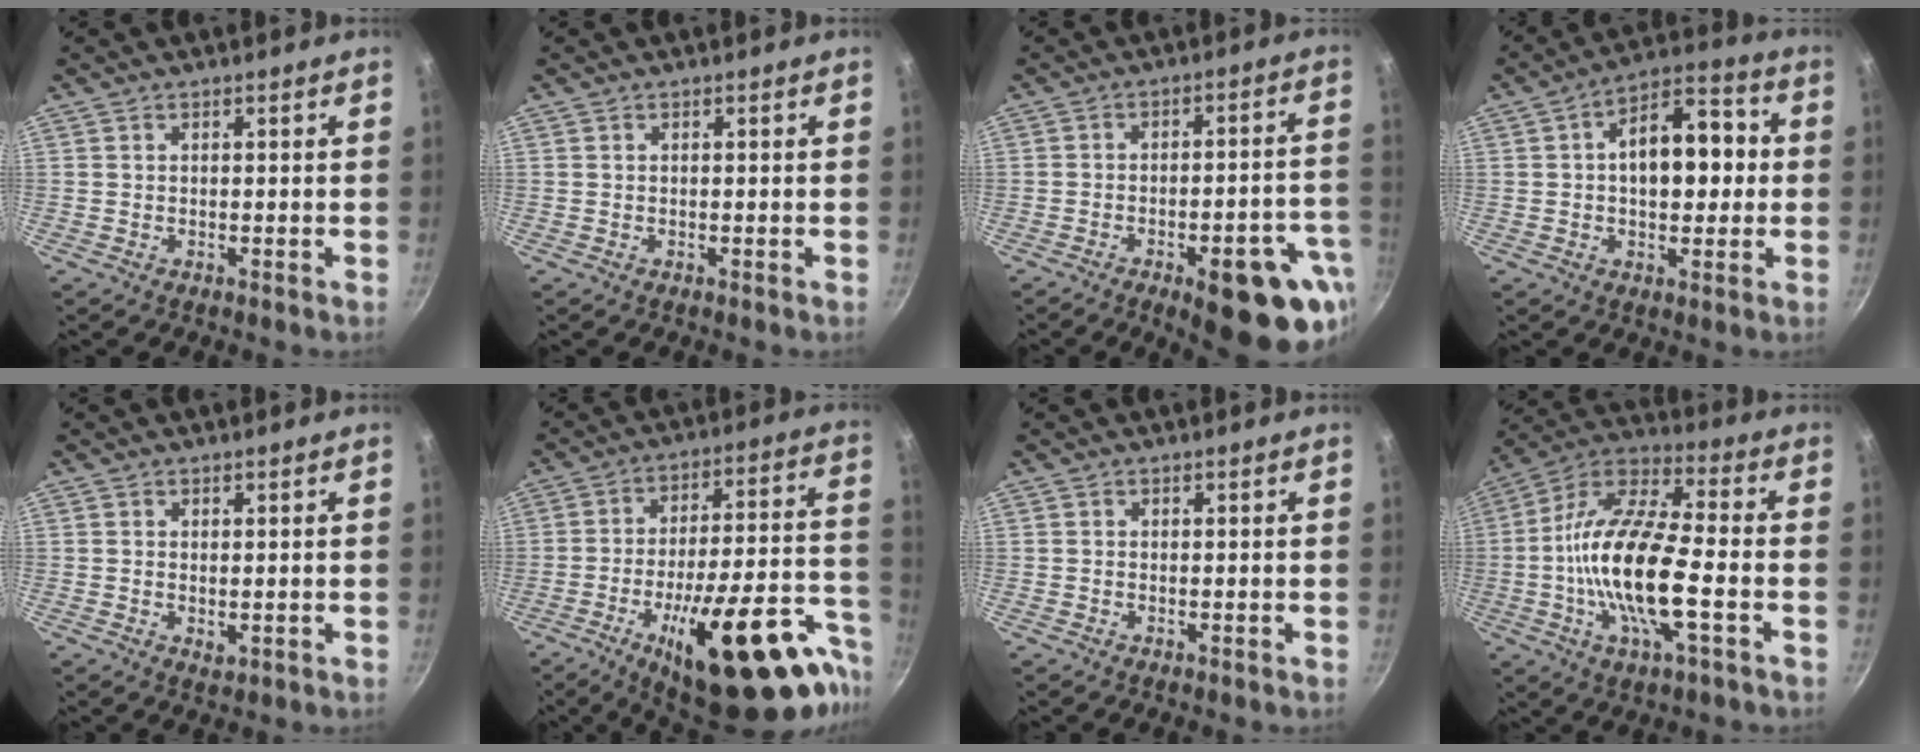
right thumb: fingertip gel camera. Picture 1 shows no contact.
{"total": 0.0}
{"total": 18.3, "force": [-8.6, 6.7, 14.7], "torque": [-0.122, 0.032, -0.105]}
{"total": 13.8, "force": [0.7, 8.1, 11.1], "torque": [-0.122, 0.033, -0.001]}
{"total": 1.6, "force": [0.2, 1.0, 1.2], "torque": [-0.020, -0.005, 0.005]}
{"total": 29.2, "force": [-14.5, 9.7, 23.4], "torque": [-0.285, 0.062, -0.208]}
{"total": 0.0}
{"total": 19.6, "force": [-3.8, 6.7, 18.1], "torque": [-0.347, 0.029, -0.089]}